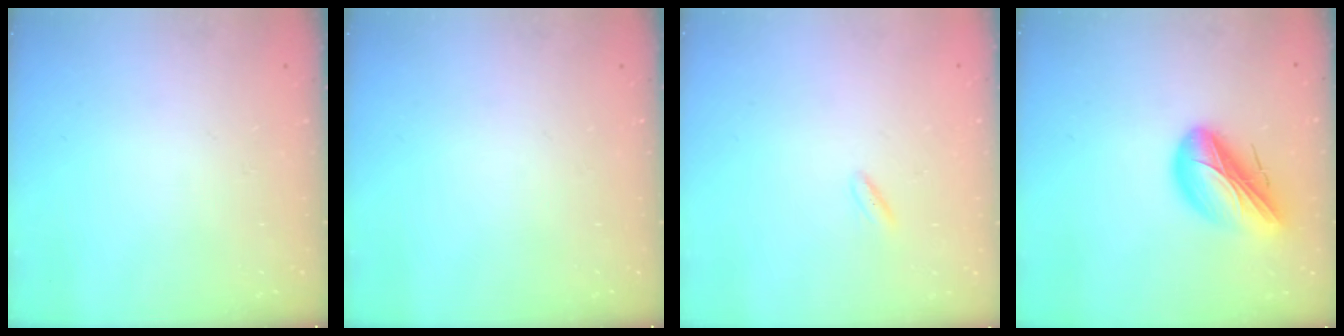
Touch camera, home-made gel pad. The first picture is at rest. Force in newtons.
{"total": 0.0}
{"total": 2.0, "press": 1.7, "slide": 0.9}
{"total": 15.7, "press": 15.1, "slide": 4.1}